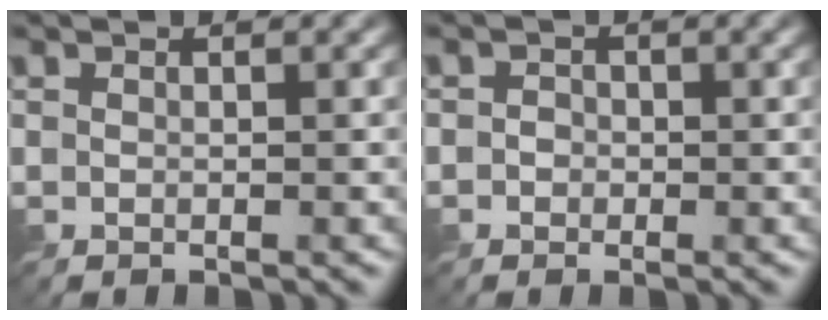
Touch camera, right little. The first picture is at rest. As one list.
[{"total": 1.1, "force": [-0.3, 1.1, 0.2], "torque": [0.004, -0.002, -0.008]}]